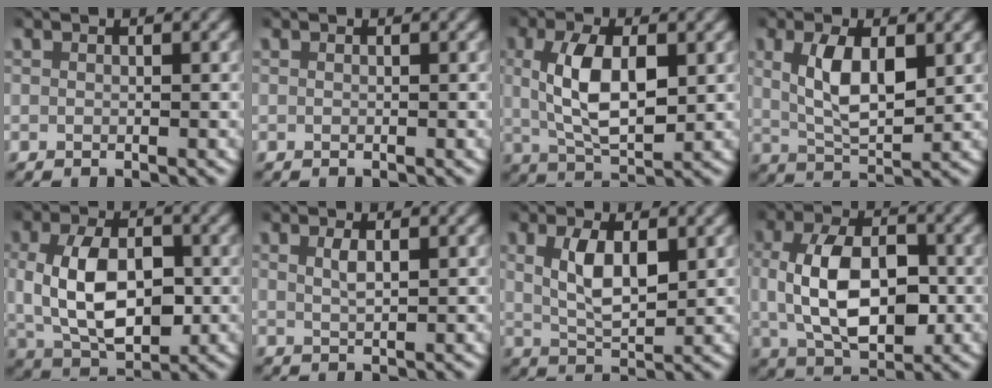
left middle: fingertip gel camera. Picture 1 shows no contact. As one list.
[{"total": 0.0}, {"total": 6.2, "force": [0.5, 3.0, 5.4], "torque": [-0.106, -0.010, 0.016]}, {"total": 5.0, "force": [1.0, 2.5, 4.3], "torque": [-0.083, -0.014, 0.024]}, {"total": 8.3, "force": [-0.5, 5.5, 6.2], "torque": [-0.133, -0.016, 0.001]}, {"total": 1.3, "force": [0.6, 0.3, 1.2], "torque": [-0.025, -0.005, 0.017]}, {"total": 4.3, "force": [1.0, 2.0, 3.6], "torque": [-0.070, -0.010, 0.022]}, {"total": 8.5, "force": [-0.2, 5.3, 6.6], "torque": [-0.137, -0.010, 0.002]}]